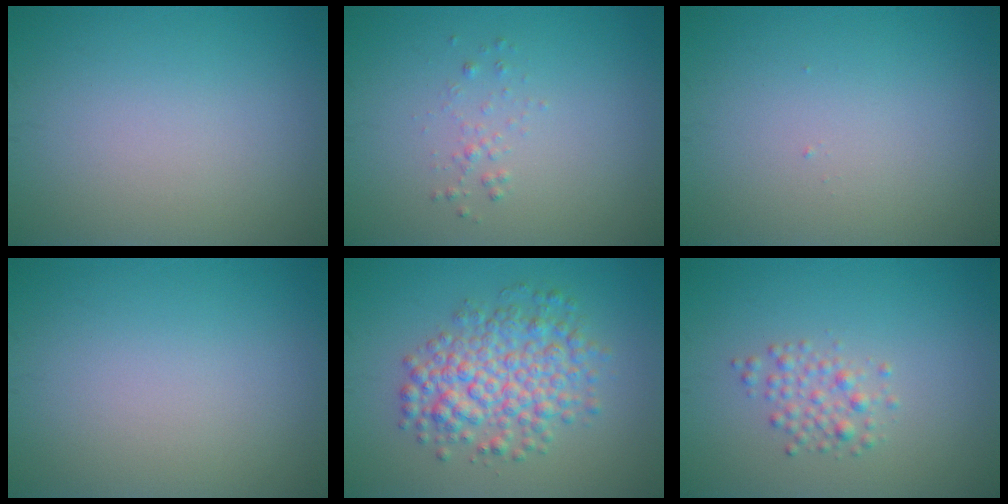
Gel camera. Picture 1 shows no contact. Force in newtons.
{"total": 0.9, "press": 0.9, "slide": 0.0}
{"total": 0.0}
{"total": 0.0}
{"total": 5.8, "press": 5.8, "slide": 0.1}
{"total": 1.9, "press": 1.9, "slide": 0.1}